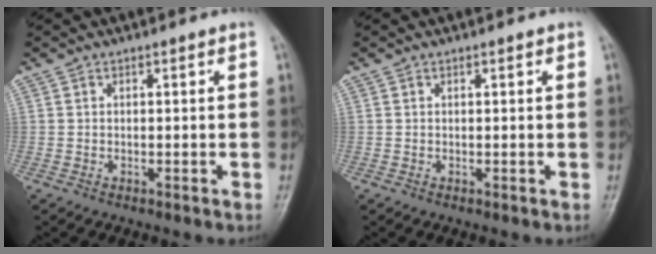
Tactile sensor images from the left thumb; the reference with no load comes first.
{"total": 0.8, "force": [0.5, 0.4, 0.6], "torque": [-0.005, -0.001, 0.005]}